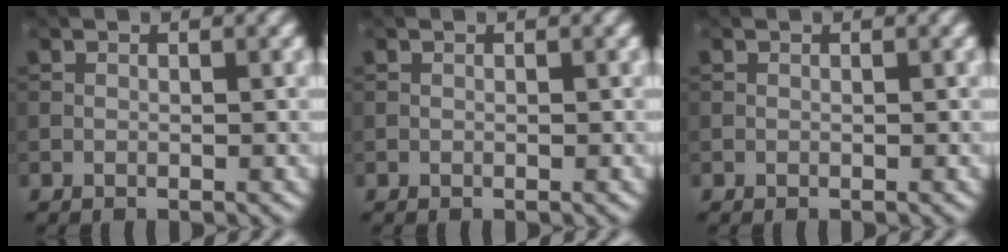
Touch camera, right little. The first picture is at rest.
{"total": 0.0}
{"total": 0.0}